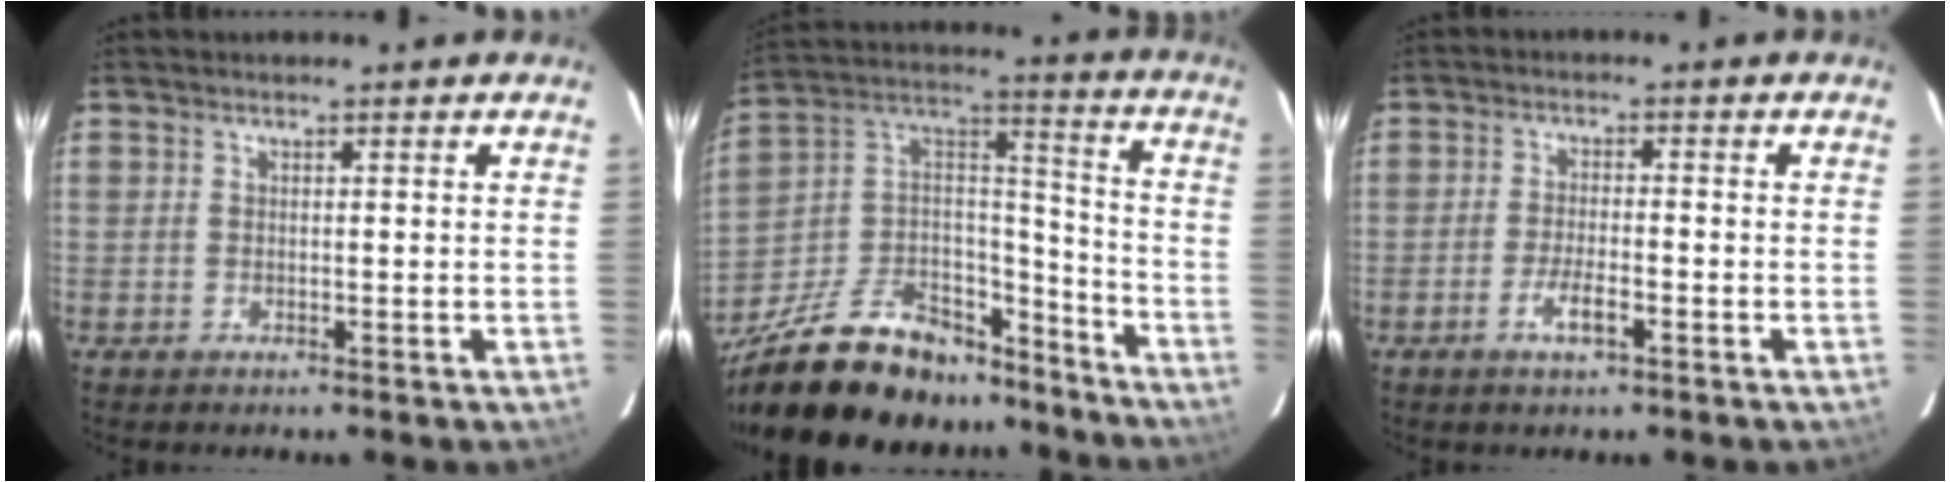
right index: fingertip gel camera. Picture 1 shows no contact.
{"total": 30.0, "force": [-22.3, 13.3, 15.0], "torque": [-0.310, 0.033, -0.339]}
{"total": 4.2, "force": [-2.4, 0.8, 3.4], "torque": [-0.074, -0.003, -0.044]}